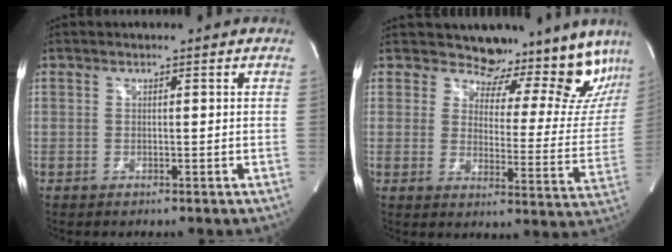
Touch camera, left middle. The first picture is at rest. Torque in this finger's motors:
{"motor_torque": [0.20, -0.17, 0.08, 0.01]}